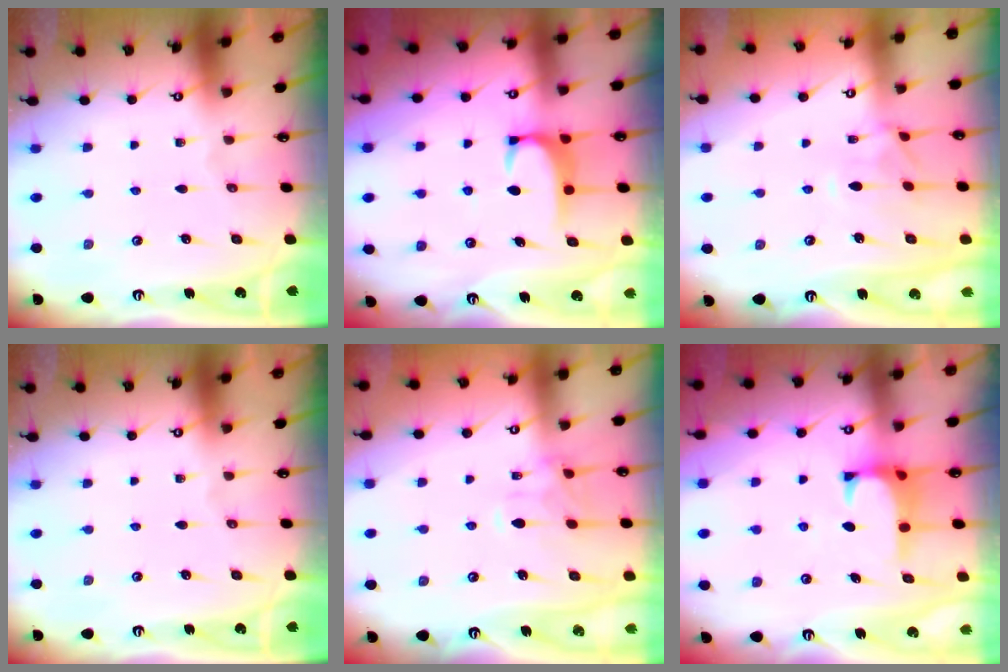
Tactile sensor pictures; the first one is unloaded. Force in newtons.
{"total": 2.5, "press": 2.4, "slide": 0.6}
{"total": 1.4, "press": 1.1, "slide": 0.9}
{"total": 0.0}
{"total": 2.4, "press": 2.0, "slide": 1.4}
{"total": 0.8, "press": 0.1, "slide": 0.8}